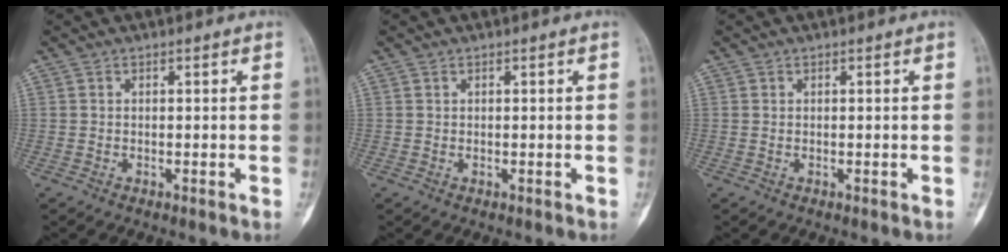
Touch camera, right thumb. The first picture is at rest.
{"total": 0.0}
{"total": 0.0}